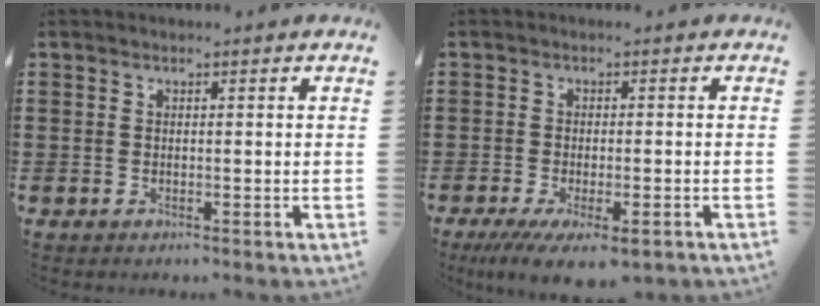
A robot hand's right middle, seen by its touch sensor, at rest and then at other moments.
{"total": 4.2, "force": [-2.7, 1.0, 3.1], "torque": [-0.064, -0.010, -0.050]}